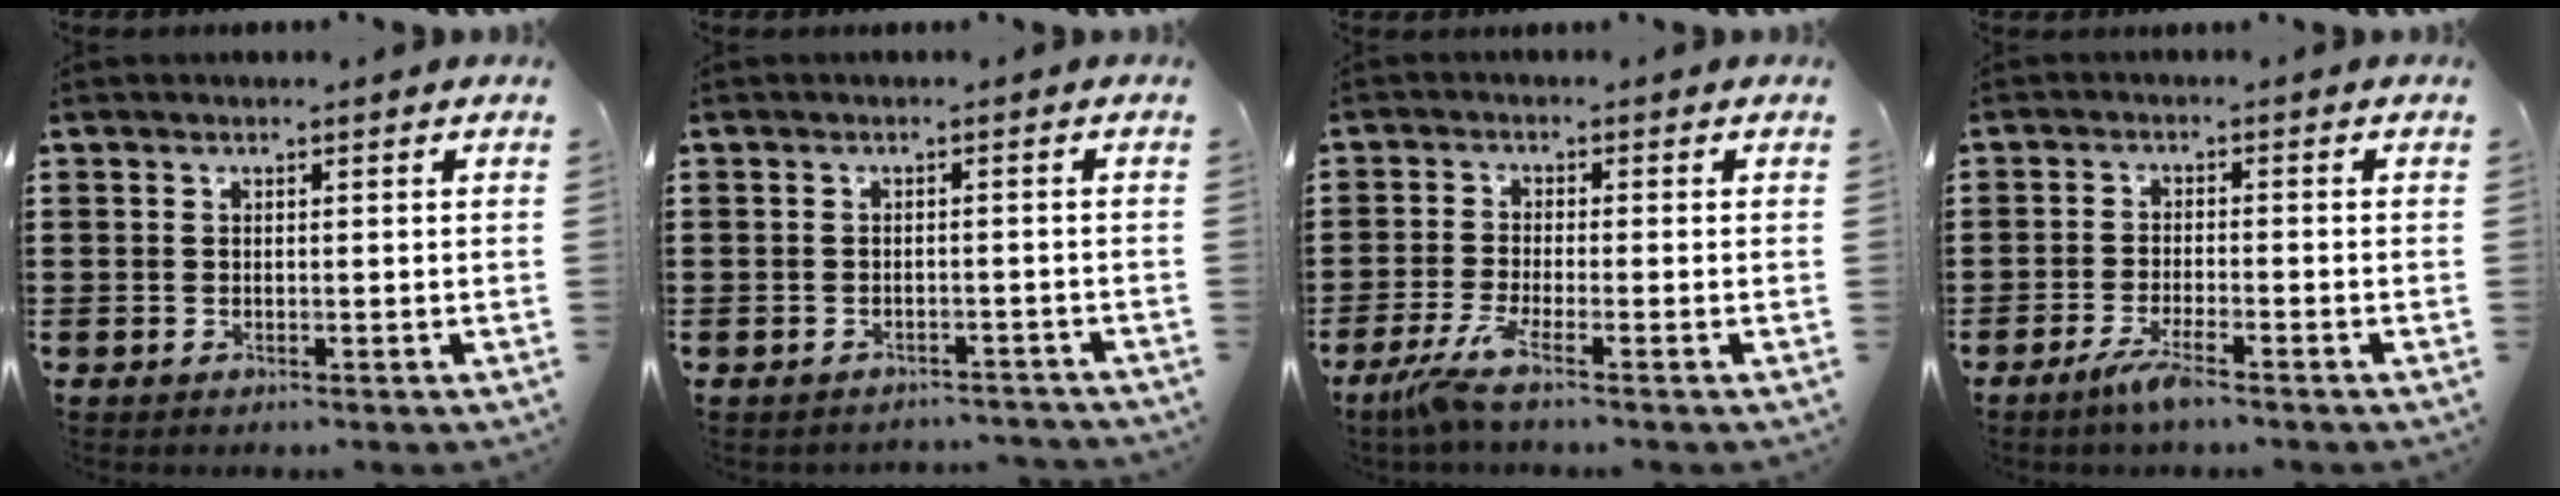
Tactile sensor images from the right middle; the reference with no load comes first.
{"total": 1.6, "force": [-1.5, 0.2, 0.1], "torque": [-0.008, 0.001, -0.033]}
{"total": 4.1, "force": [-2.7, -0.2, 3.1], "torque": [-0.080, -0.020, -0.057]}
{"total": 3.6, "force": [-2.5, 0.2, 2.7], "torque": [-0.057, -0.006, -0.046]}